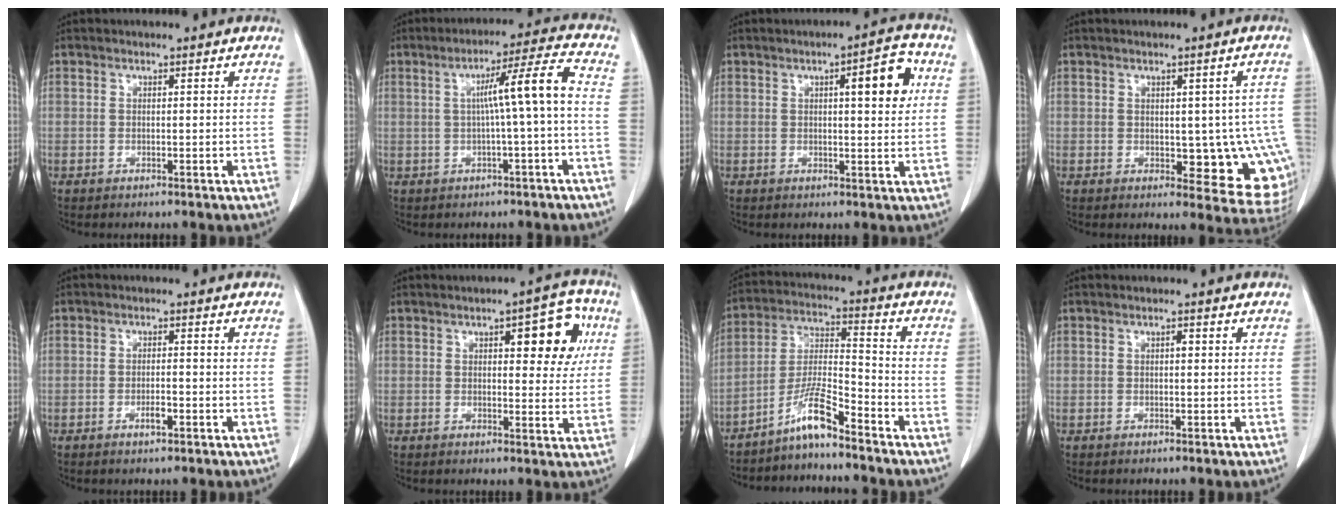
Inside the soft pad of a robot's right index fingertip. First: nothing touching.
{"total": 7.7, "force": [-0.1, -0.9, 7.6], "torque": [-0.117, 0.018, -0.001]}
{"total": 6.9, "force": [1.9, 1.5, 6.4], "torque": [-0.085, 0.010, 0.023]}
{"total": 10.6, "force": [-1.1, 4.6, 9.5], "torque": [-0.086, 0.005, -0.003]}
{"total": 2.0, "force": [-1.0, 0.4, 1.7], "torque": [-0.027, 0.000, -0.016]}
{"total": 8.6, "force": [2.9, 3.1, 7.5], "torque": [-0.079, 0.019, 0.031]}
{"total": 7.5, "force": [-5.8, 0.0, 4.6], "torque": [-0.099, -0.006, -0.116]}
{"total": 0.7, "force": [0.1, 0.3, 0.6], "torque": [-0.008, 0.002, 0.000]}